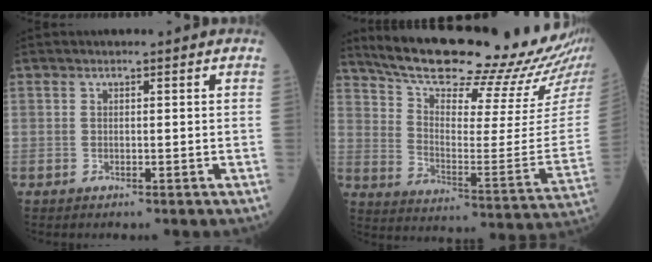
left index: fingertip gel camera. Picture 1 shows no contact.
{"total": 27.1, "force": [23.9, 1.4, 12.8], "torque": [-0.206, -0.079, 0.329]}